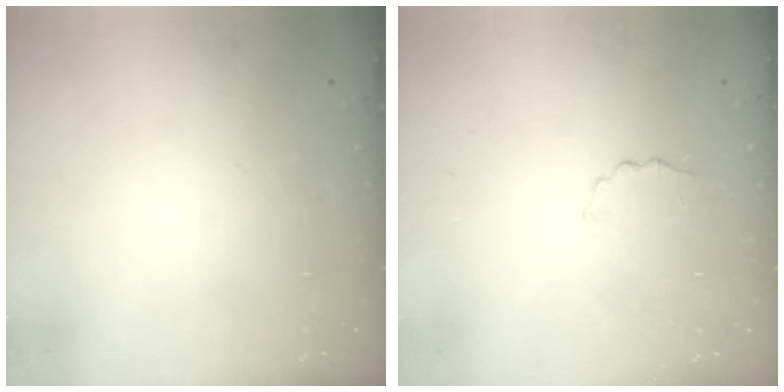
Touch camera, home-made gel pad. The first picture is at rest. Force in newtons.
{"total": 2.2, "press": 2.2, "slide": 0.6}